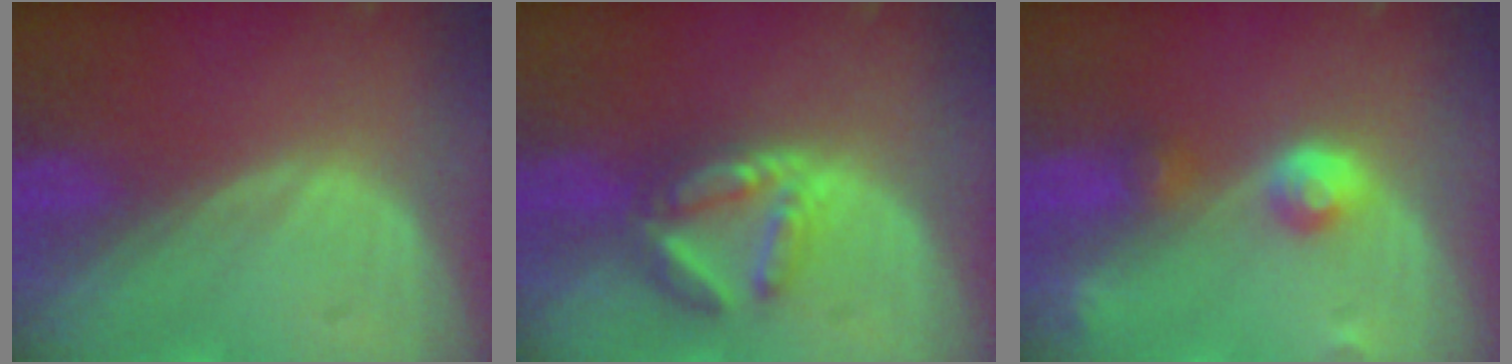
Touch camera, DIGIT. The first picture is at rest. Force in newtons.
{"total": 6.2, "press": 5.7, "slide": 2.5}
{"total": 4.2, "press": 4.1, "slide": 1.0}